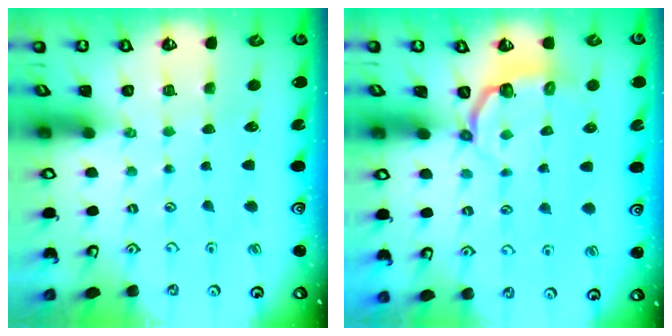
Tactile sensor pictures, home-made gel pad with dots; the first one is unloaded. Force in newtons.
{"total": 3.4, "press": 2.2, "slide": 2.6}